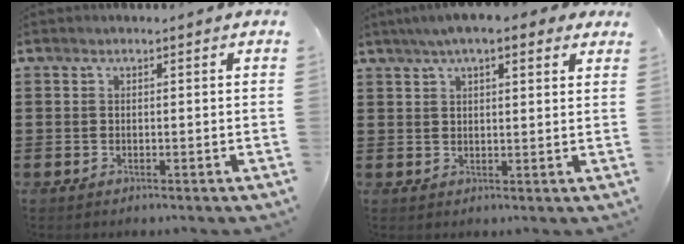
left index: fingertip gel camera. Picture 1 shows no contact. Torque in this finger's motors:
{"motor_torque": [2.14, 0.00, 0.50, 0.21]}